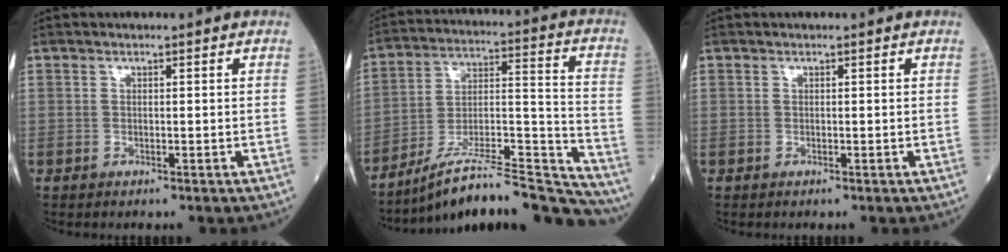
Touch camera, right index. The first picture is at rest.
{"total": 21.1, "force": [-19.3, 1.2, 8.4], "torque": [-0.101, 0.027, -0.311]}
{"total": 0.0}